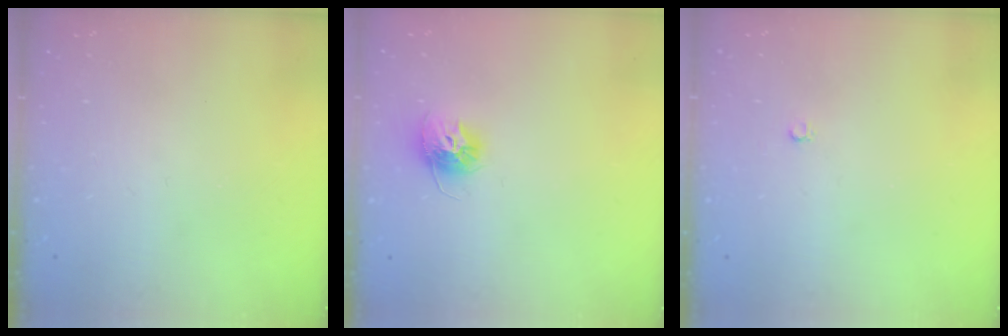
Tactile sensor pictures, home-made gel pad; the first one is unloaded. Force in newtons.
{"total": 10.4, "press": 10.4, "slide": 0.5}
{"total": 2.0, "press": 2.0, "slide": 0.2}